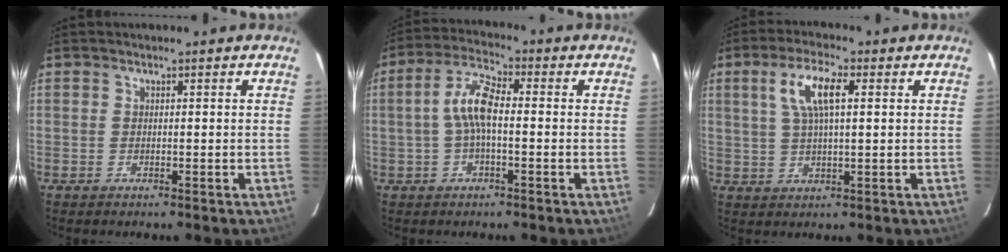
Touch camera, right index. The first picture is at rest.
{"total": 6.9, "force": [-0.5, 2.3, 6.5], "torque": [-0.139, 0.020, -0.013]}
{"total": 7.6, "force": [2.4, 2.3, 6.8], "torque": [-0.132, 0.012, 0.046]}